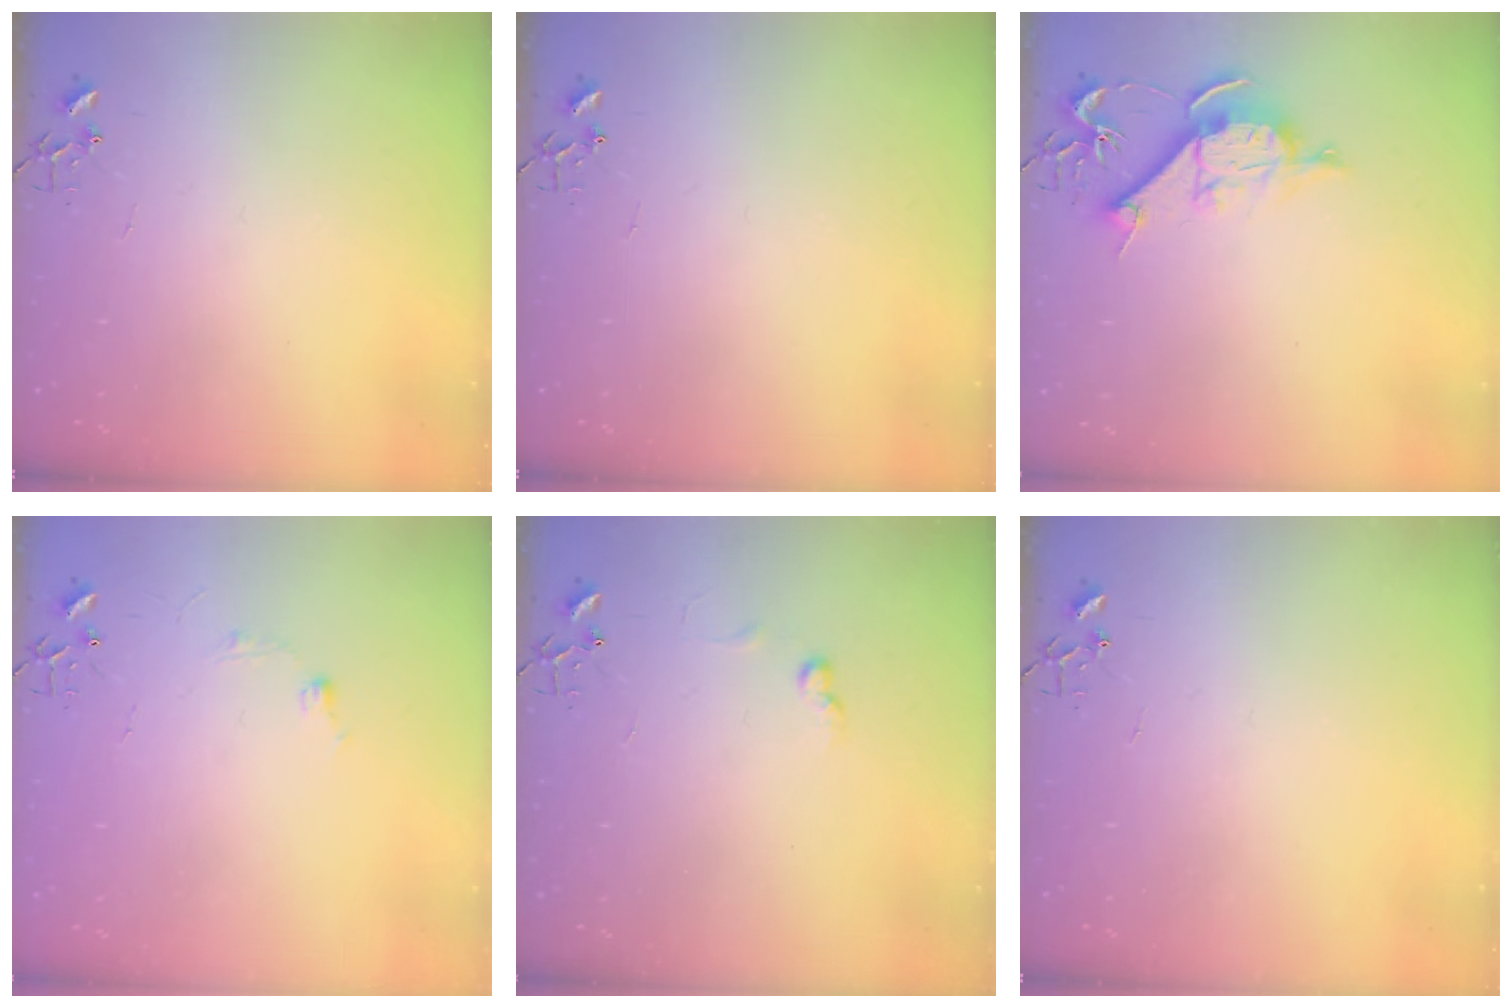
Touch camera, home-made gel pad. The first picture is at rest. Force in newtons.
{"total": 0.0}
{"total": 10.4, "press": 10.4, "slide": 1.2}
{"total": 5.8, "press": 5.7, "slide": 0.7}
{"total": 5.5, "press": 5.5, "slide": 0.8}
{"total": 0.0}